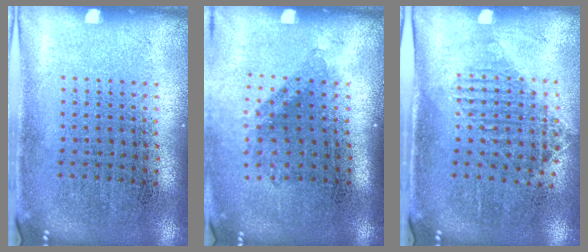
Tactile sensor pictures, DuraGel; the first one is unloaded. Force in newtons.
{"total": 1.3, "press": 1.0, "slide": 0.9}
{"total": 1.2, "press": 1.1, "slide": 0.5}